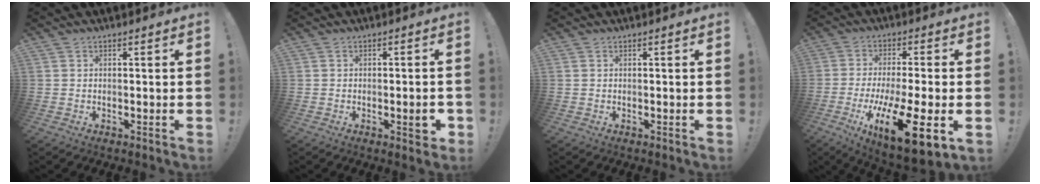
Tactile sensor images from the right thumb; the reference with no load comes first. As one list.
[{"total": 4.4, "force": [-1.3, 1.3, 4.0], "torque": [-0.048, 0.000, -0.020]}, {"total": 0.0}, {"total": 16.6, "force": [-6.6, 3.9, 14.7], "torque": [-0.251, 0.024, -0.101]}]